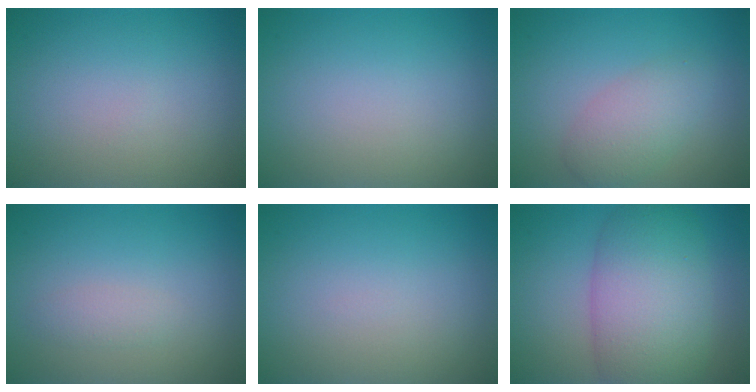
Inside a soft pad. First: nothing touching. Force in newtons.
{"total": 0.0}
{"total": 3.2, "press": 3.2, "slide": 0.1}
{"total": 1.1, "press": 1.1, "slide": 0.1}
{"total": 0.0}
{"total": 9.0, "press": 8.9, "slide": 0.3}